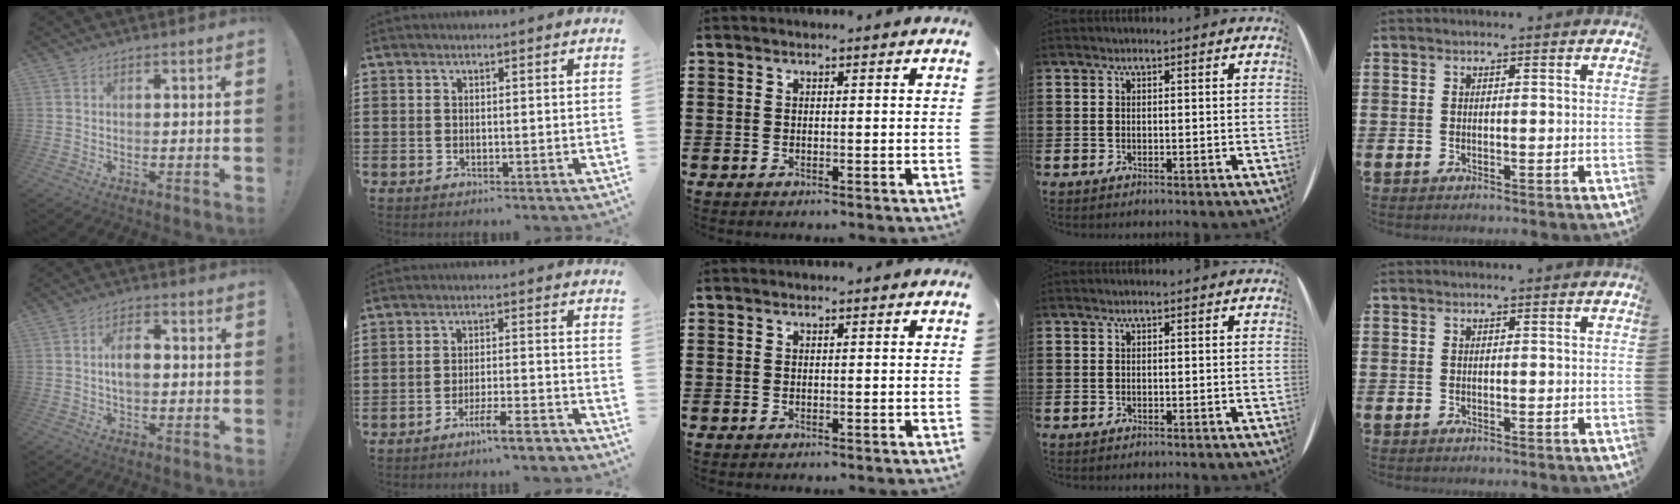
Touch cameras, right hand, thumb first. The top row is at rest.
{"thumb": {"total": 6.3, "force": [0.0, 3.5, 5.2], "torque": [-0.083, 0.007, -0.006]}, "index": {"total": 5.3, "force": [-4.7, -0.1, 2.6], "torque": [-0.047, -0.008, -0.086]}}